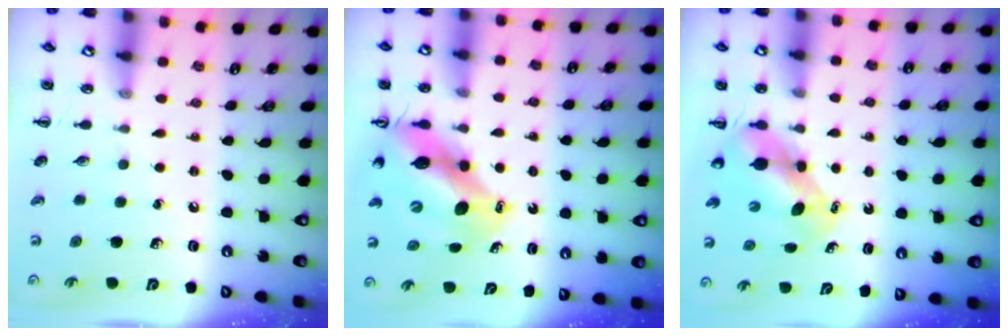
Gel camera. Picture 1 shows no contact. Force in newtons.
{"total": 12.5, "press": 11.9, "slide": 3.8}
{"total": 5.1, "press": 5.1, "slide": 0.5}